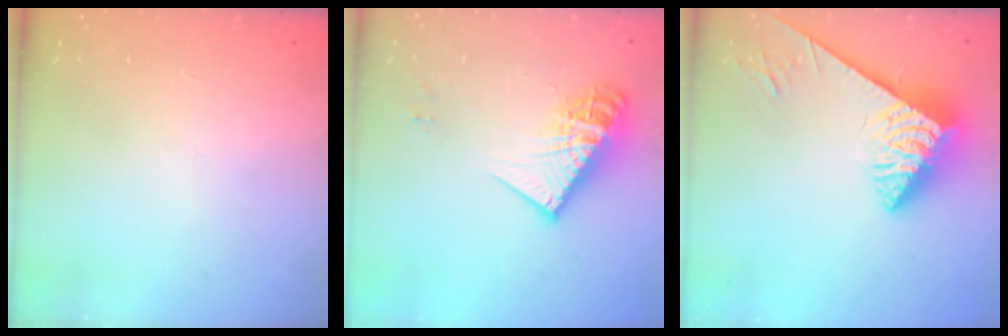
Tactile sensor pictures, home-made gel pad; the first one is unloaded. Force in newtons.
{"total": 17.8, "press": 17.8, "slide": 1.0}
{"total": 6.3, "press": 6.2, "slide": 1.2}